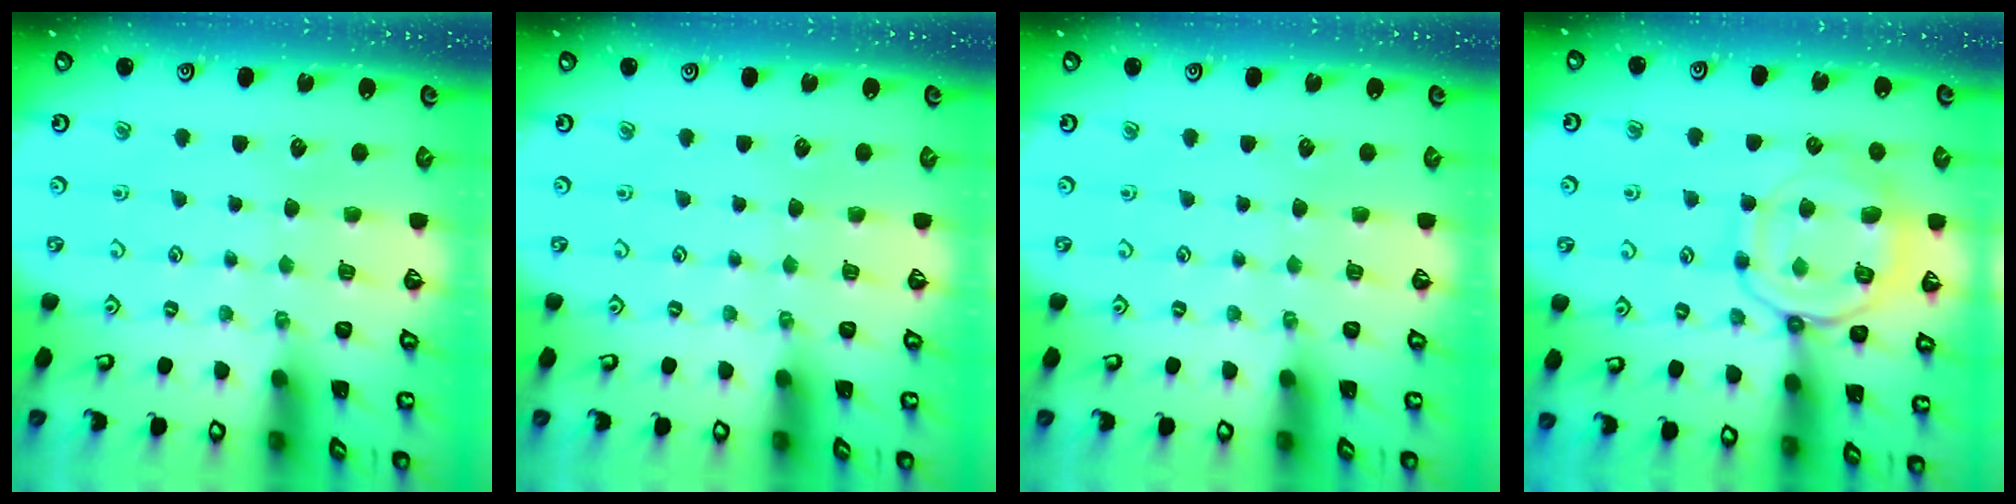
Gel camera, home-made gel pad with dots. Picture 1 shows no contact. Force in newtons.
{"total": 0.0}
{"total": 0.0}
{"total": 14.2, "press": 14.1, "slide": 1.4}